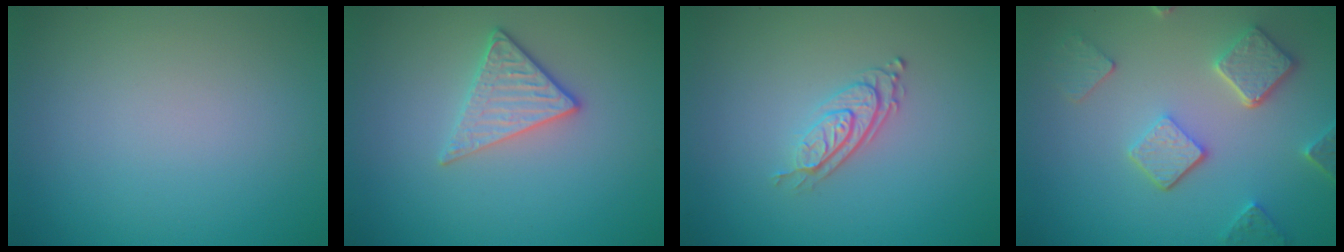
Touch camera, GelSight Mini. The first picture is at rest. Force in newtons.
{"total": 2.9, "press": 2.6, "slide": 1.3}
{"total": 2.7, "press": 2.0, "slide": 1.9}
{"total": 5.1, "press": 3.9, "slide": 3.3}